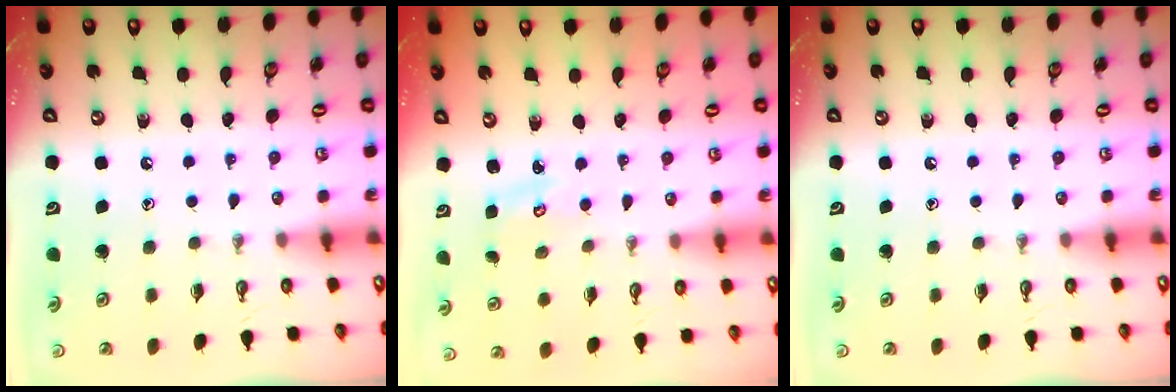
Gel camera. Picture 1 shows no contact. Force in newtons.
{"total": 2.7, "press": 2.7, "slide": 0.3}
{"total": 0.0}